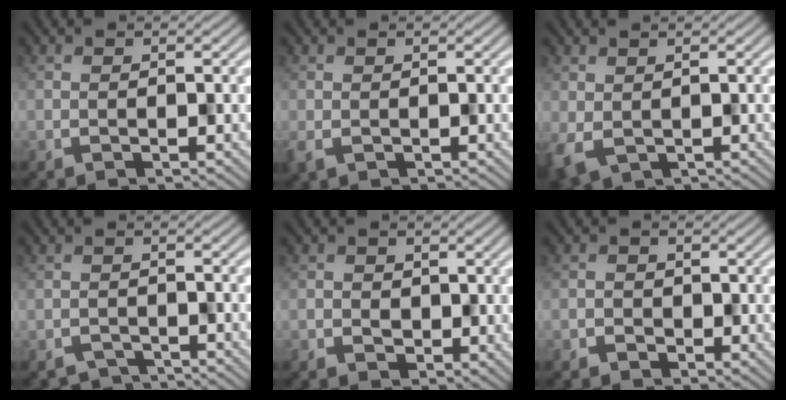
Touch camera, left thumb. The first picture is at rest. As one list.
[{"total": 1.4, "force": [-0.4, 0.8, 1.1], "torque": [-0.029, -0.003, -0.003]}, {"total": 4.8, "force": [-0.8, 3.2, 3.6], "torque": [-0.074, -0.012, 0.010]}, {"total": 2.3, "force": [-2.3, 0.4, -0.2], "torque": [0.008, -0.003, -0.035]}, {"total": 1.4, "force": [0.1, 1.4, -0.1], "torque": [0.007, -0.012, 0.007]}, {"total": 1.2, "force": [-0.4, 1.0, -0.5], "torque": [0.013, -0.006, -0.003]}]